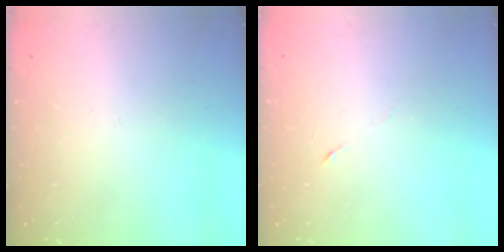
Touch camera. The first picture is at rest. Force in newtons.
{"total": 2.9, "press": 2.7, "slide": 1.0}